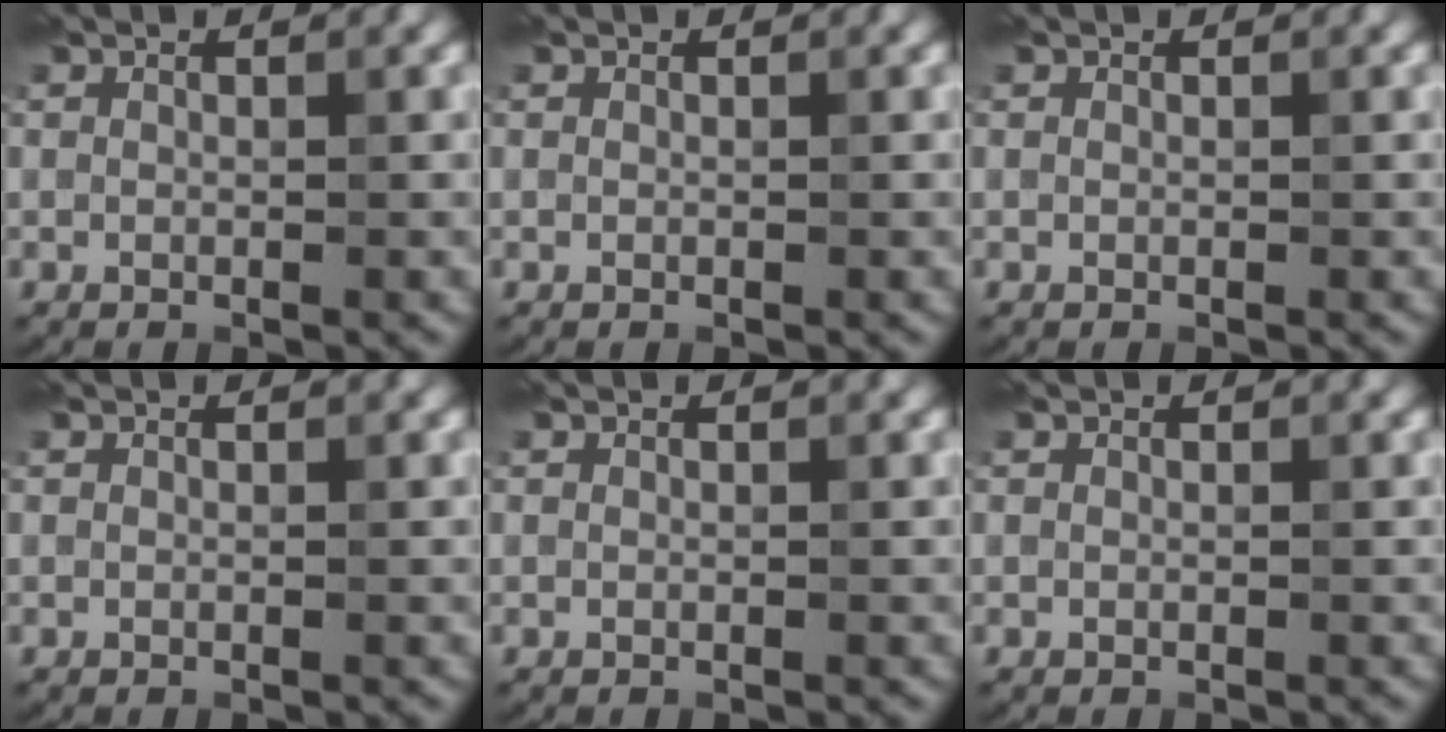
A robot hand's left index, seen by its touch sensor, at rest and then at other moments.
{"total": 0.0}
{"total": 0.0}
{"total": 0.0}
{"total": 0.0}
{"total": 0.0}